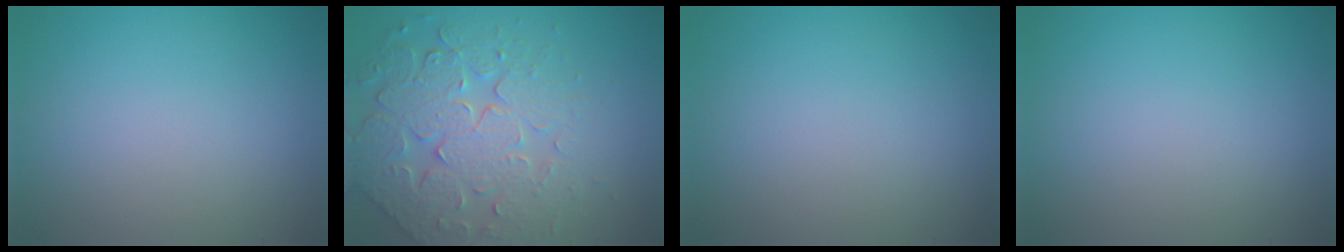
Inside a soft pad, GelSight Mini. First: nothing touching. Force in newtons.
{"total": 6.4, "press": 5.5, "slide": 3.4}
{"total": 0.0}
{"total": 0.0}